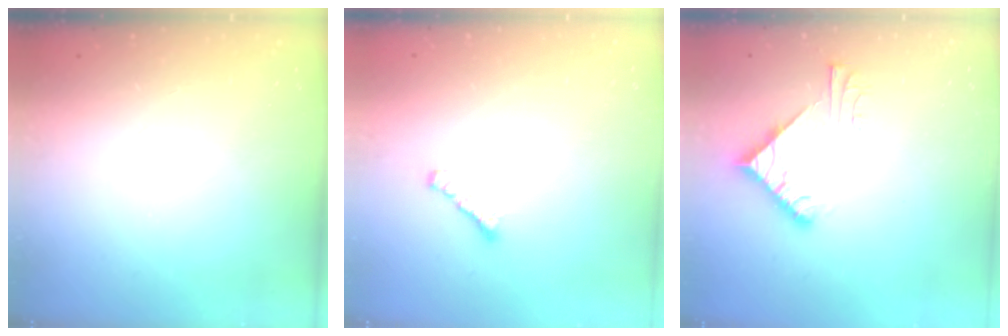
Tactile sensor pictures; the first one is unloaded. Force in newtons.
{"total": 1.8, "press": 1.7, "slide": 0.6}
{"total": 6.6, "press": 6.6, "slide": 0.5}